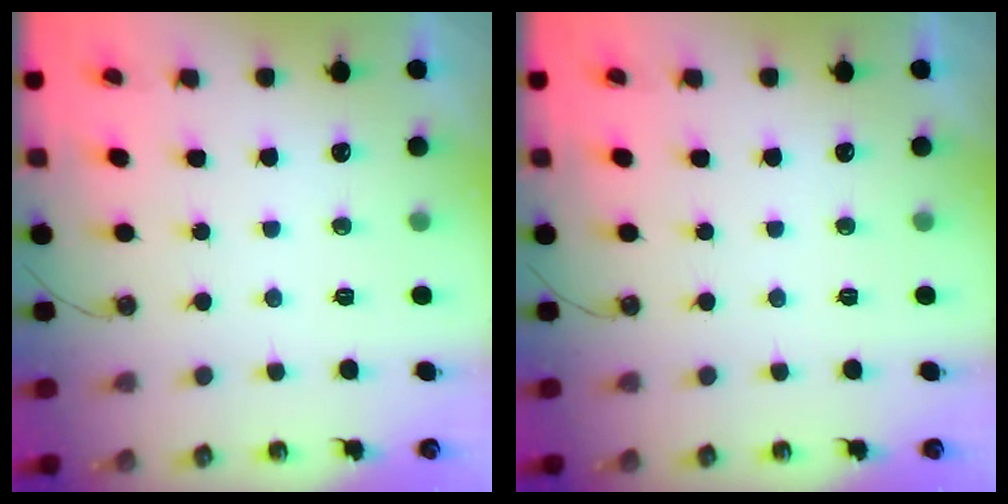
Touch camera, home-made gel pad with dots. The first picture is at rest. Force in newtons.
{"total": 0.0}